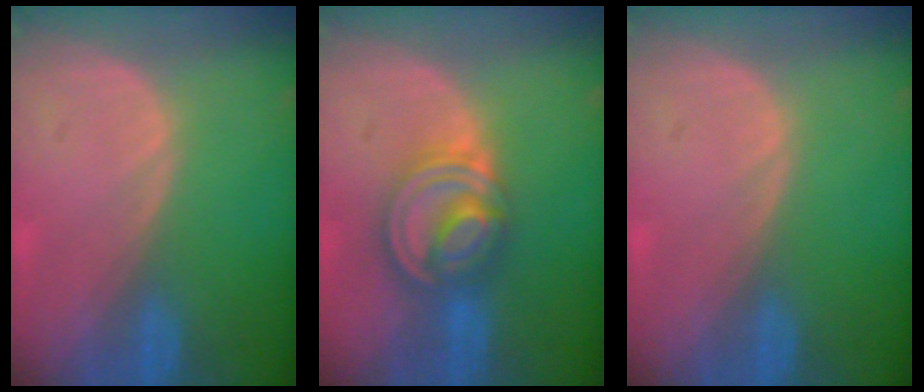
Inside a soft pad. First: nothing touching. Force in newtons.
{"total": 8.3, "press": 7.0, "slide": 4.5}
{"total": 0.0}